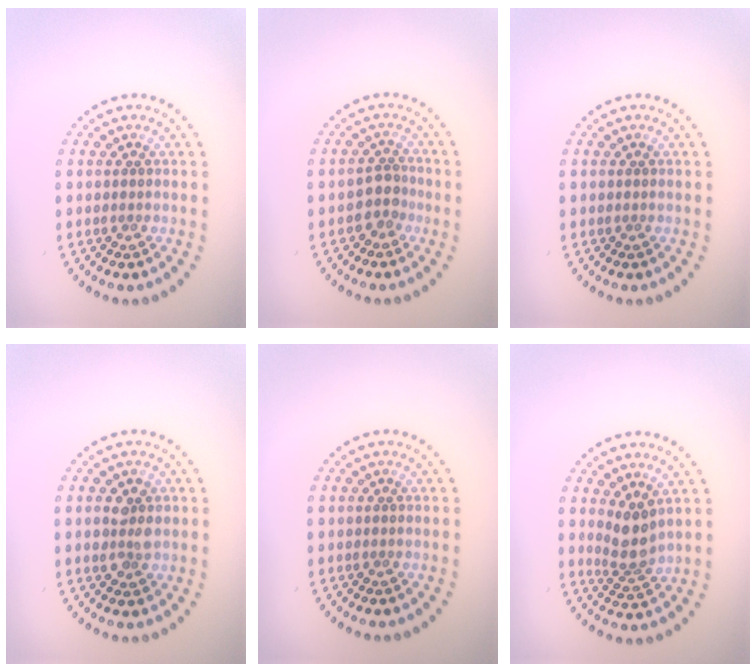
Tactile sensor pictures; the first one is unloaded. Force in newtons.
{"total": 1.9, "press": 1.5, "slide": 1.2}
{"total": 0.0}
{"total": 2.5, "press": 2.5, "slide": 0.4}
{"total": 0.0}
{"total": 2.9, "press": 2.3, "slide": 1.8}